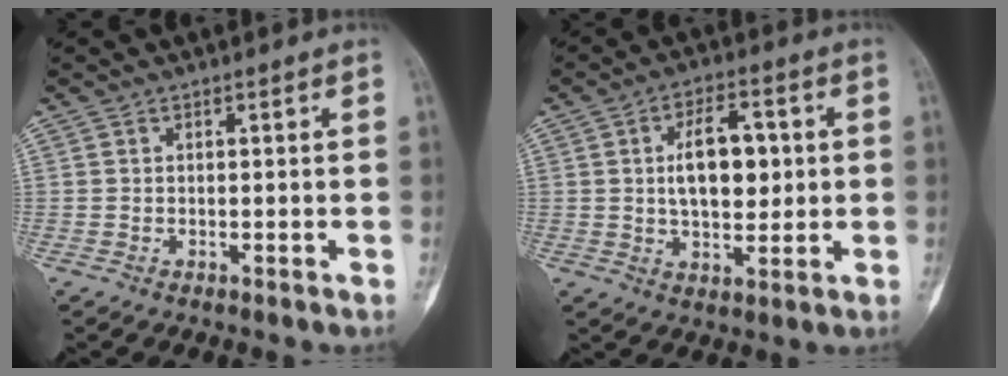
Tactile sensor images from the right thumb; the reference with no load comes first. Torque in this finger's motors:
{"motor_torque": [0.16, 0.23, 0.36, 0.27, -0.01]}